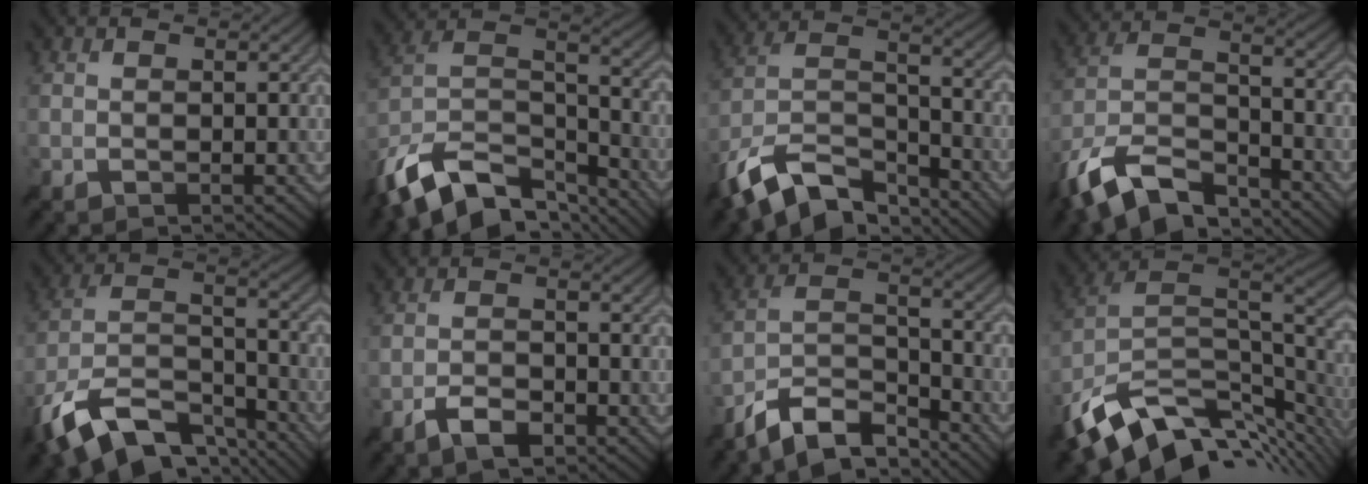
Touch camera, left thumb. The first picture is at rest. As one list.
[{"total": 15.4, "force": [-10.7, 7.5, 8.3], "torque": [-0.220, -0.007, -0.183]}, {"total": 13.5, "force": [-9.8, 5.5, 7.4], "torque": [-0.163, 0.000, -0.193]}, {"total": 13.2, "force": [-9.9, 4.9, 7.3], "torque": [-0.158, -0.002, -0.203]}, {"total": 14.7, "force": [-10.0, 6.1, 8.8], "torque": [-0.199, -0.010, -0.191]}, {"total": 3.3, "force": [-2.1, 1.1, 2.2], "torque": [-0.048, 0.003, -0.046]}, {"total": 9.9, "force": [-8.1, 2.9, 4.9], "torque": [-0.089, 0.009, -0.163]}, {"total": 15.0, "force": [-7.0, 8.2, 10.5], "torque": [-0.238, -0.022, -0.120]}]